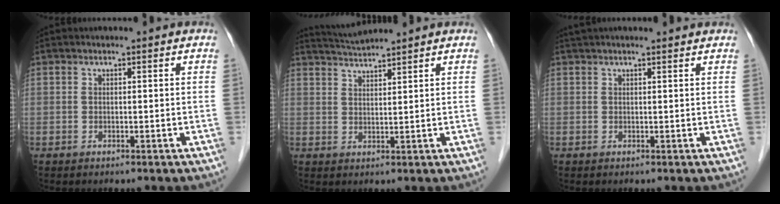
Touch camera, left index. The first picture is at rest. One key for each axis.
{"total": 4.4, "fx": 4.2, "fy": -0.9, "fz": 0.8, "tx": -0.017, "ty": 0.017, "tz": 0.081}
{"total": 6.1, "fx": 5.6, "fy": 0.8, "fz": 2.4, "tx": -0.033, "ty": 0.036, "tz": 0.071}